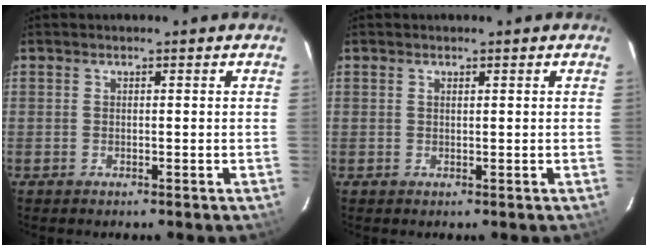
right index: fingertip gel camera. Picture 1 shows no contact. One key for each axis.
{"total": 0.7, "fx": 0.5, "fy": 0.2, "fz": 0.5, "tx": -0.006, "ty": 0.003, "tz": 0.009}